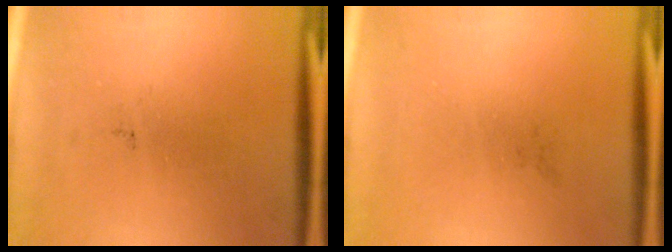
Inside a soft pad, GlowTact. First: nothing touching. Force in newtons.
{"total": 0.0}